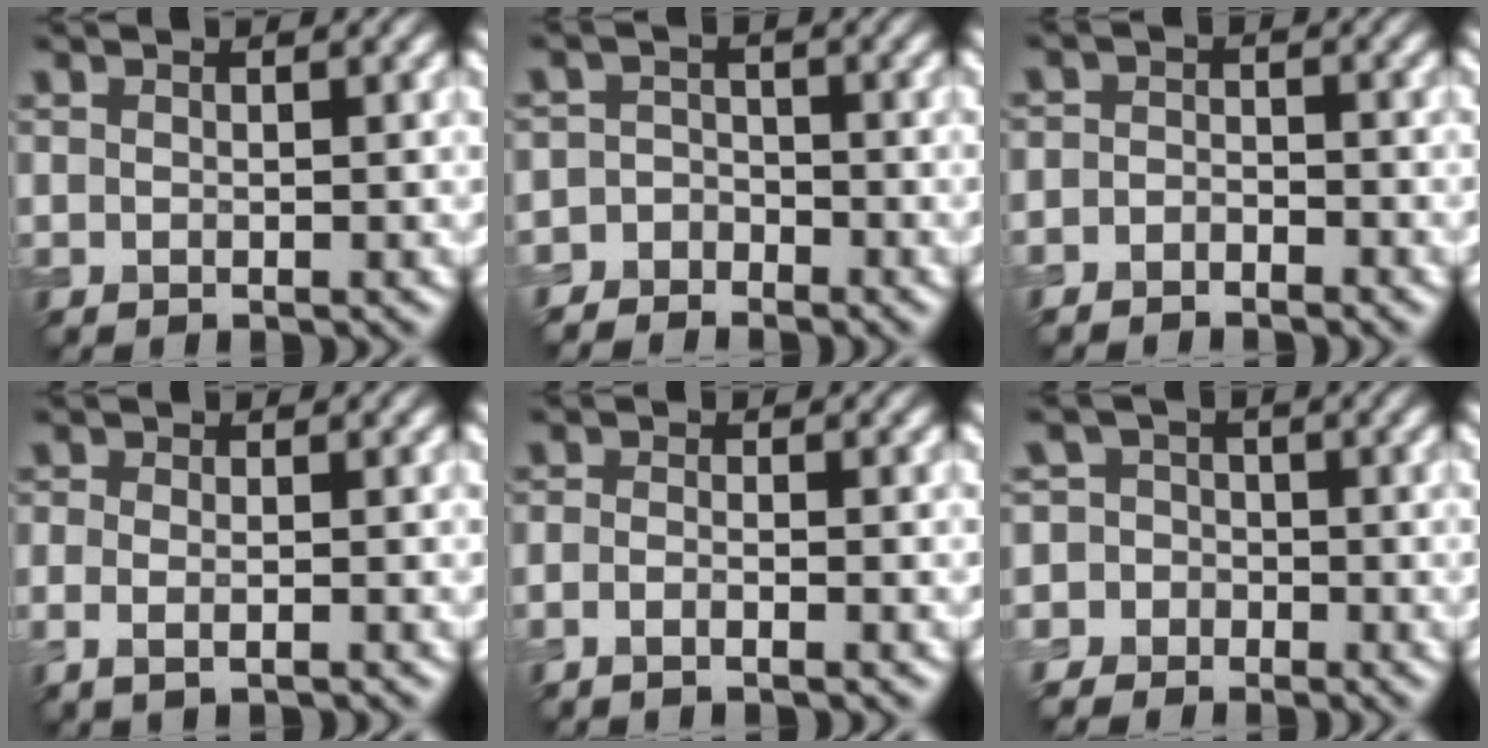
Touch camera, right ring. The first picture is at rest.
{"total": 3.2, "force": [-2.5, 2.1, -0.2], "torque": [0.043, 0.007, -0.052]}
{"total": 1.7, "force": [-1.4, 1.0, 0.2], "torque": [-0.001, 0.005, -0.031]}
{"total": 1.8, "force": [-0.8, 0.7, 1.4], "torque": [-0.027, -0.005, -0.013]}
{"total": 1.5, "force": [-1.0, 0.4, 1.0], "torque": [-0.013, -0.001, -0.024]}
{"total": 6.7, "force": [-2.7, 6.1, 0.1], "torque": [0.013, 0.013, -0.084]}